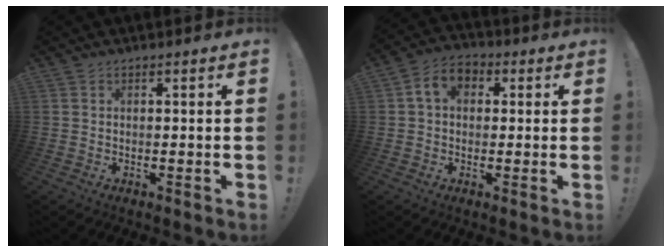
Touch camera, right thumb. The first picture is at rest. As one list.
[{"total": 7.4, "force": [1.5, 5.3, 4.8], "torque": [-0.075, 0.009, 0.030]}]